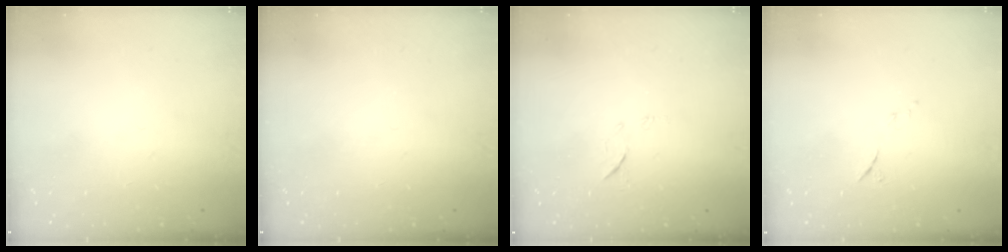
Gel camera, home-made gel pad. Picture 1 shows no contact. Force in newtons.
{"total": 0.0}
{"total": 6.7, "press": 6.6, "slide": 1.1}
{"total": 6.4, "press": 6.3, "slide": 1.3}